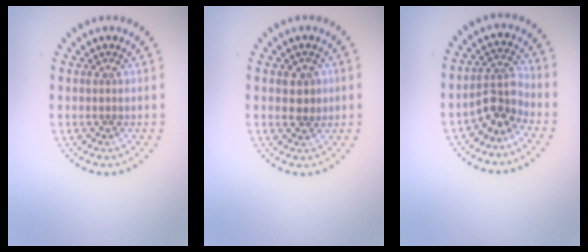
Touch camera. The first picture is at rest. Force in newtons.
{"total": 1.9, "press": 1.8, "slide": 0.5}
{"total": 2.9, "press": 2.4, "slide": 1.6}